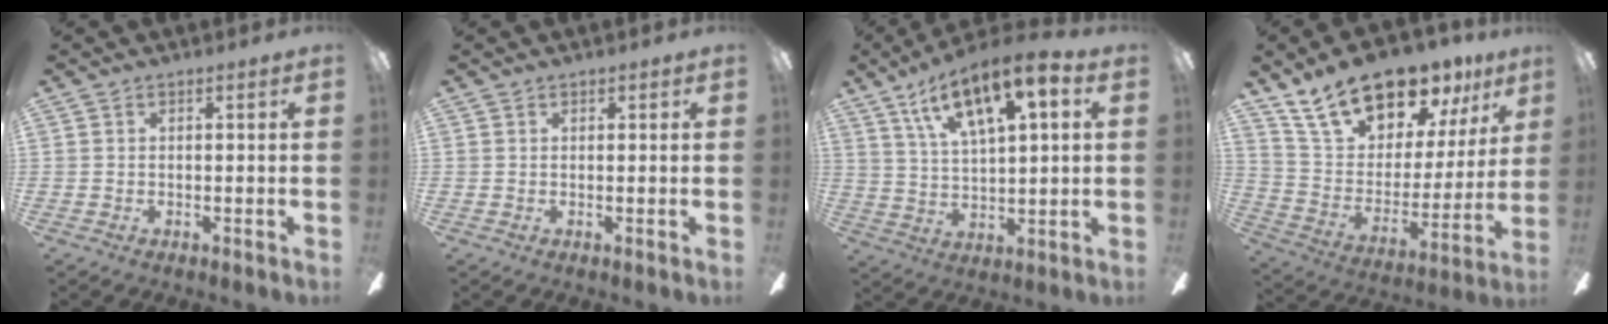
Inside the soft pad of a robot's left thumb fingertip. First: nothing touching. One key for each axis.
{"total": 0.7, "fx": 0.5, "fy": 0.4, "fz": 0.1, "tx": -0.003, "ty": 0.002, "tz": 0.009}
{"total": 13.9, "fx": 8.9, "fy": 4.6, "fz": 9.7, "tx": -0.170, "ty": -0.033, "tz": 0.151}
{"total": 20.9, "fx": 16.7, "fy": 9.4, "fz": 8.5, "tx": -0.154, "ty": -0.109, "tz": 0.302}